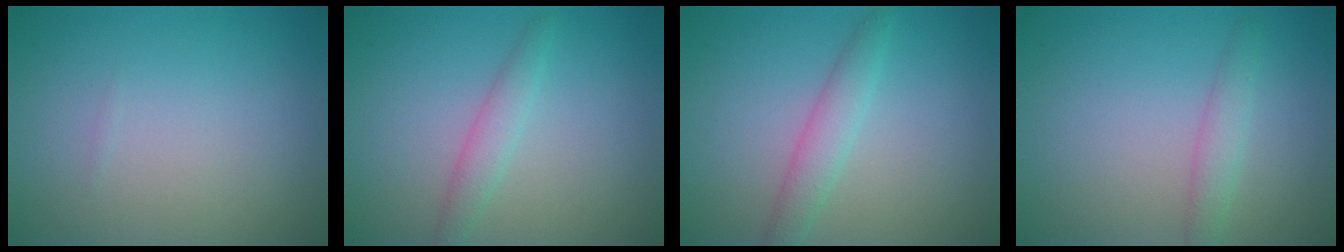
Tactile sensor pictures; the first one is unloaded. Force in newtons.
{"total": 1.9, "press": 1.9, "slide": 0.1}
{"total": 2.3, "press": 2.3, "slide": 0.1}
{"total": 1.8, "press": 1.7, "slide": 0.2}